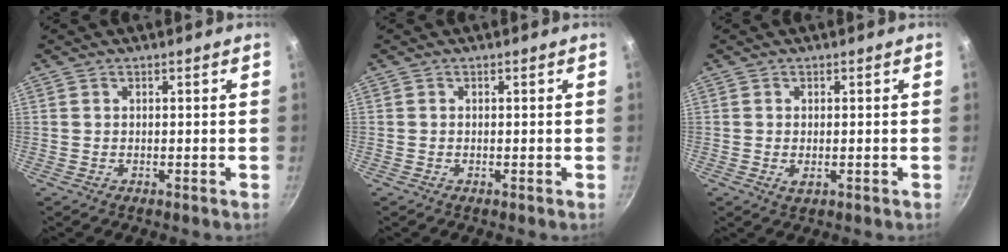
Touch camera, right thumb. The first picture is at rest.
{"total": 0.0}
{"total": 1.8, "force": [-0.4, 0.8, 1.5], "torque": [-0.026, -0.005, -0.005]}